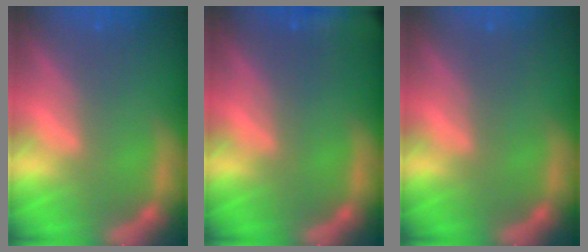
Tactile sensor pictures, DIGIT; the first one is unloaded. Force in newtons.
{"total": 9.0}
{"total": 0.0}